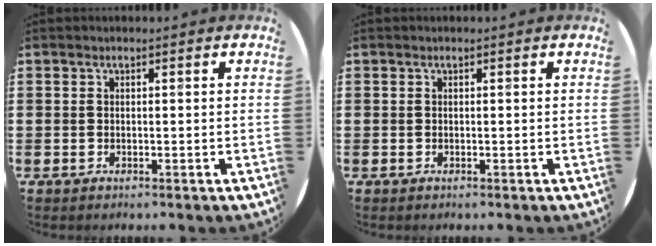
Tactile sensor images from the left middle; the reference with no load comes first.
{"total": 0.0}